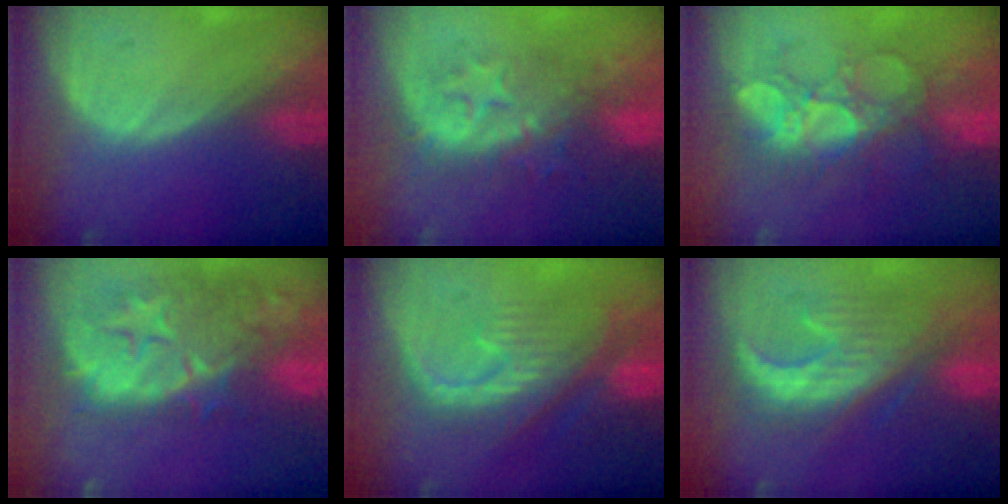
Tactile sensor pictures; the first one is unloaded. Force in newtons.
{"total": 8.1, "press": 8.1, "slide": 0.8}
{"total": 8.6, "press": 8.3, "slide": 2.1}
{"total": 12.9, "press": 11.5, "slide": 5.8}
{"total": 10.3, "press": 9.1, "slide": 4.9}
{"total": 9.1, "press": 9.1, "slide": 0.5}